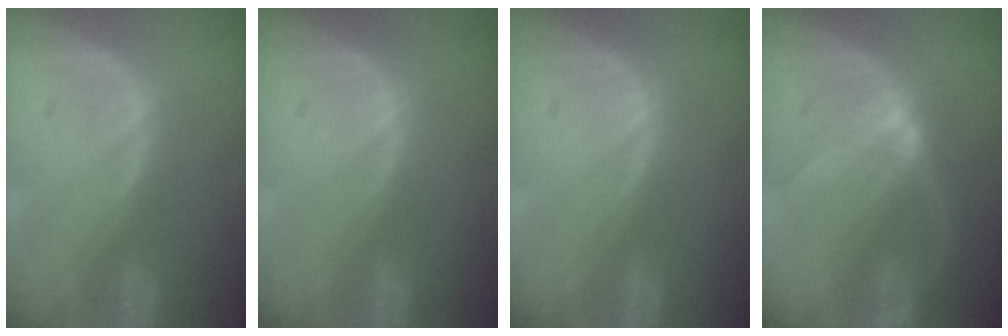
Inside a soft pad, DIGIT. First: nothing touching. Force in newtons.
{"total": 0.0}
{"total": 0.0}
{"total": 6.2, "press": 5.6, "slide": 2.6}